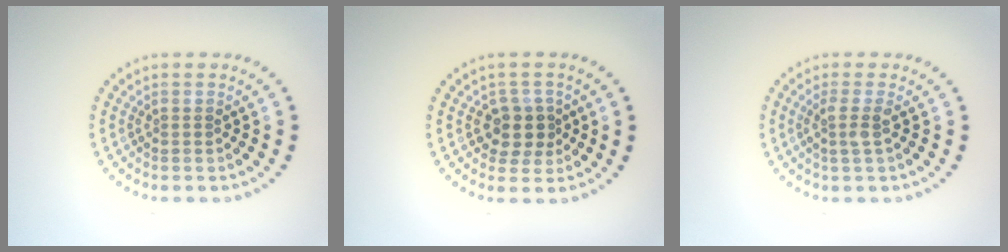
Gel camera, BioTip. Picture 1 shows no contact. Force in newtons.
{"total": 2.5, "press": 2.3, "slide": 1.1}
{"total": 1.6, "press": 1.3, "slide": 1.1}